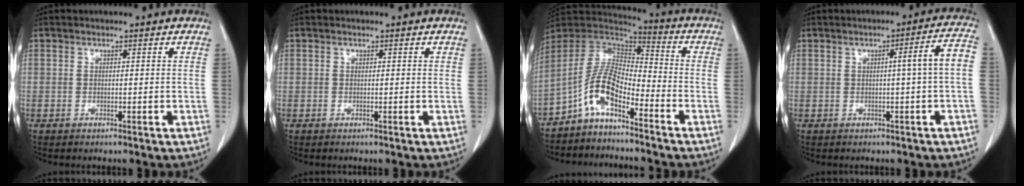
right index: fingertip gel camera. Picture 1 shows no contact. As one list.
[{"total": 0.0}, {"total": 9.1, "force": [-5.3, 3.2, 6.7], "torque": [-0.142, 0.025, -0.106]}, {"total": 5.1, "force": [-0.3, -0.5, 5.1], "torque": [-0.065, 0.011, -0.005]}]